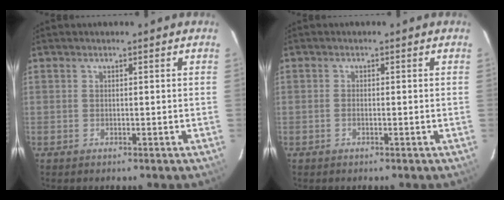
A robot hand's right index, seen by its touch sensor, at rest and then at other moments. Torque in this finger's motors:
{"motor_torque": [-0.10, 0.20, 0.01, 0.00]}